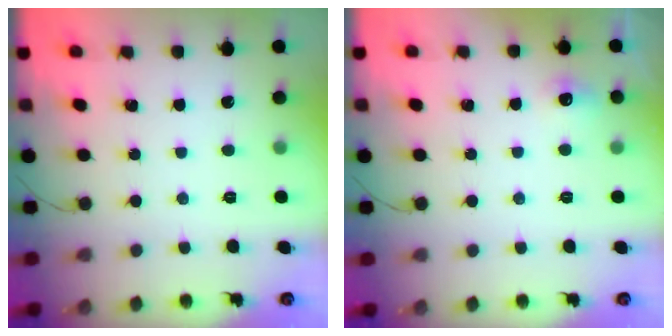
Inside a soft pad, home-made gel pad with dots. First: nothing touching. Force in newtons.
{"total": 5.7, "press": 5.5, "slide": 1.5}